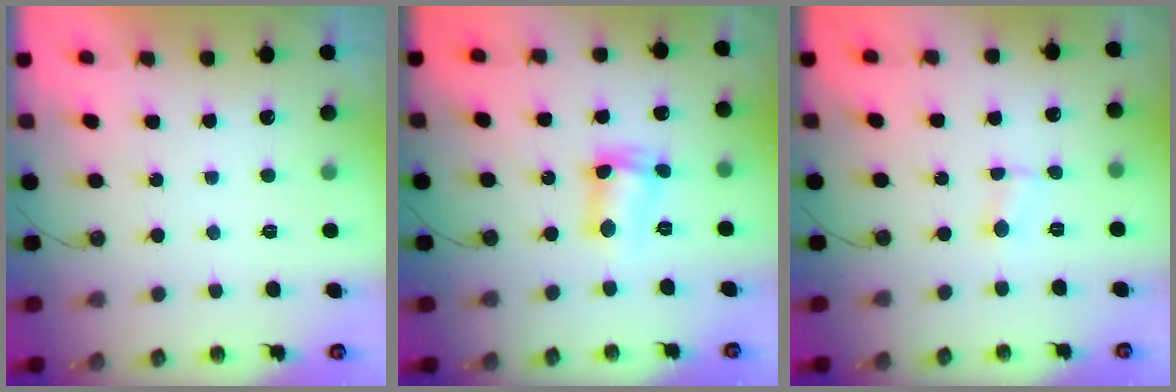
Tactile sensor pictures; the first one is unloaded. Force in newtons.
{"total": 7.2, "press": 6.9, "slide": 2.3}
{"total": 1.4, "press": 1.3, "slide": 0.3}